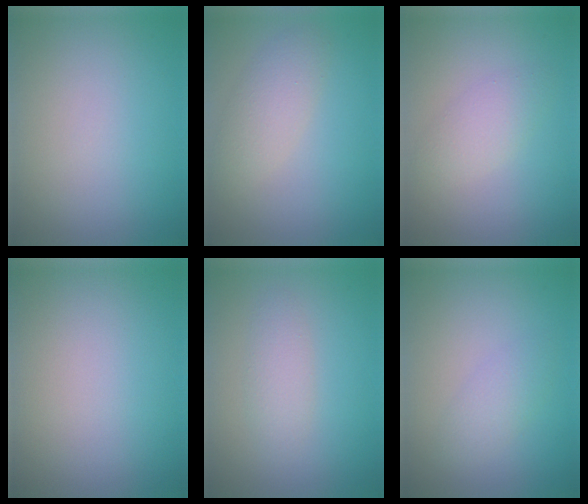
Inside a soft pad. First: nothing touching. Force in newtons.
{"total": 2.9, "press": 2.9, "slide": 0.3}
{"total": 2.2, "press": 2.2, "slide": 0.0}
{"total": 0.0}
{"total": 1.9, "press": 1.9, "slide": 0.1}
{"total": 1.9, "press": 1.9, "slide": 0.2}